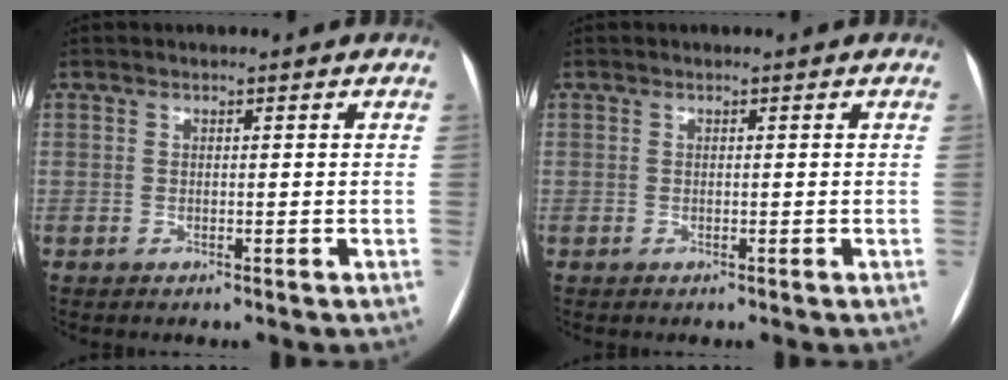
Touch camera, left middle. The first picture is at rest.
{"total": 0.0}